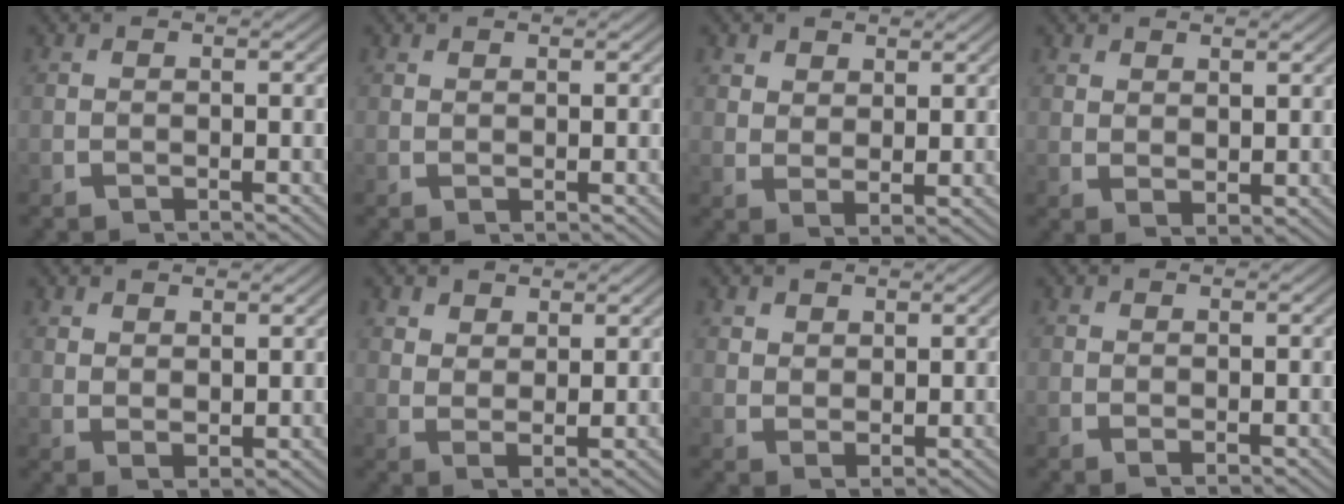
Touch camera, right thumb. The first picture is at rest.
{"total": 0.7, "force": [0.7, -0.2, 0.1], "torque": [-0.004, -0.003, 0.019]}
{"total": 2.5, "force": [2.1, 0.9, 1.1], "torque": [-0.016, -0.007, 0.047]}
{"total": 1.8, "force": [1.6, 0.4, 0.7], "torque": [-0.011, -0.005, 0.041]}
{"total": 2.3, "force": [1.9, 0.7, 1.0], "torque": [-0.016, -0.006, 0.046]}
{"total": 2.6, "force": [2.2, 0.8, 1.2], "torque": [-0.019, -0.006, 0.050]}
{"total": 2.3, "force": [2.0, 0.8, 0.8], "torque": [-0.012, -0.006, 0.047]}
{"total": 0.7, "force": [0.5, 0.1, 0.5], "torque": [-0.009, -0.004, 0.014]}